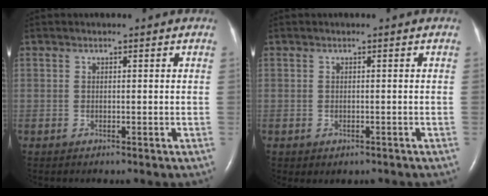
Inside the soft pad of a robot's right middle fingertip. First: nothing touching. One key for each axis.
{"total": 0.8, "fx": -0.4, "fy": 0.6, "fz": 0.5, "tx": -0.009, "ty": 0.000, "tz": 0.002}